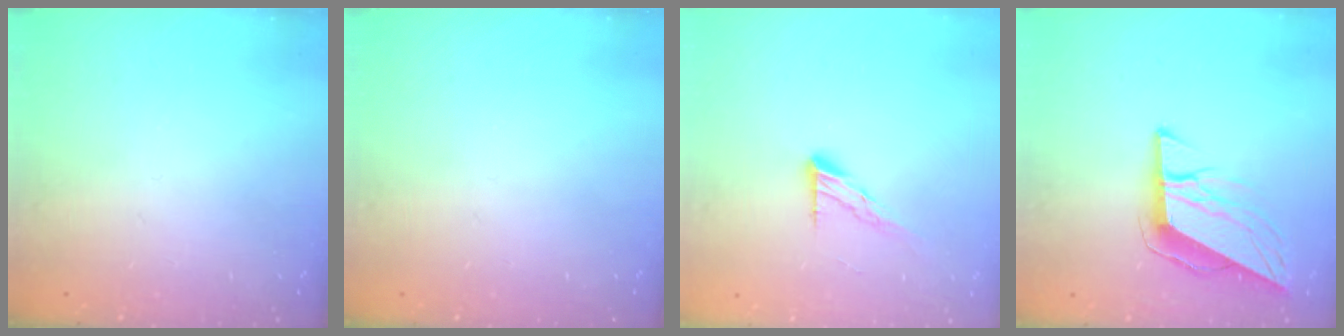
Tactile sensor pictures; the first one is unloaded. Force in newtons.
{"total": 0.0}
{"total": 8.7, "press": 8.7, "slide": 0.7}
{"total": 10.5, "press": 10.2, "slide": 2.4}